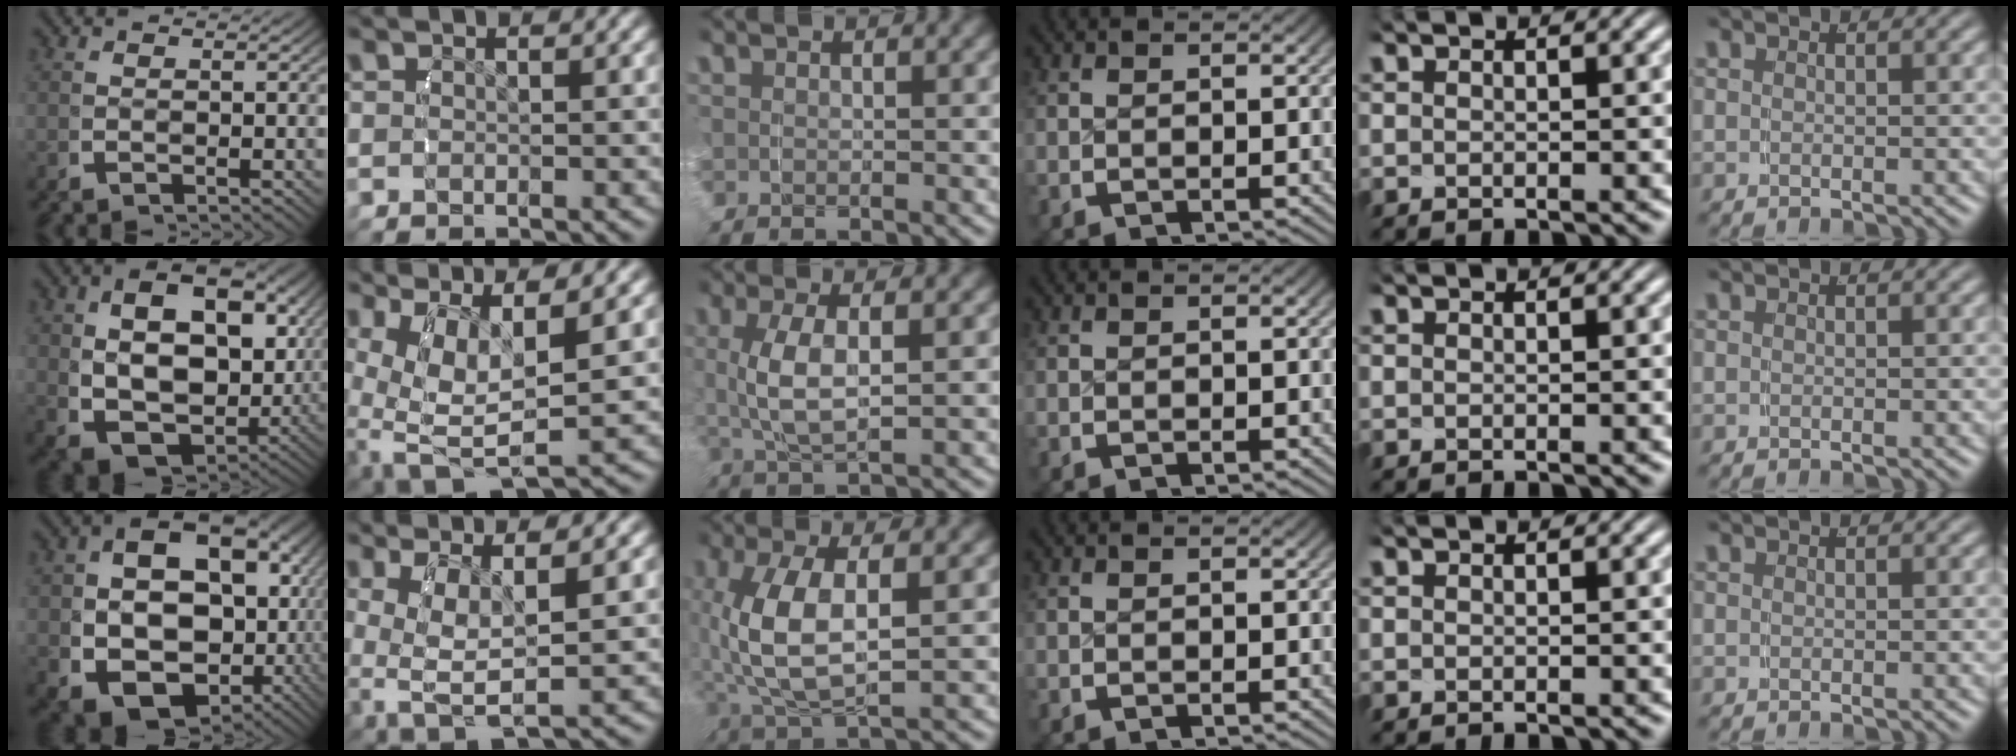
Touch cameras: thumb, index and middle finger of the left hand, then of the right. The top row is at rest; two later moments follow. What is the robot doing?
{"motion": "grasp_and_lifting", "object": "towel"}